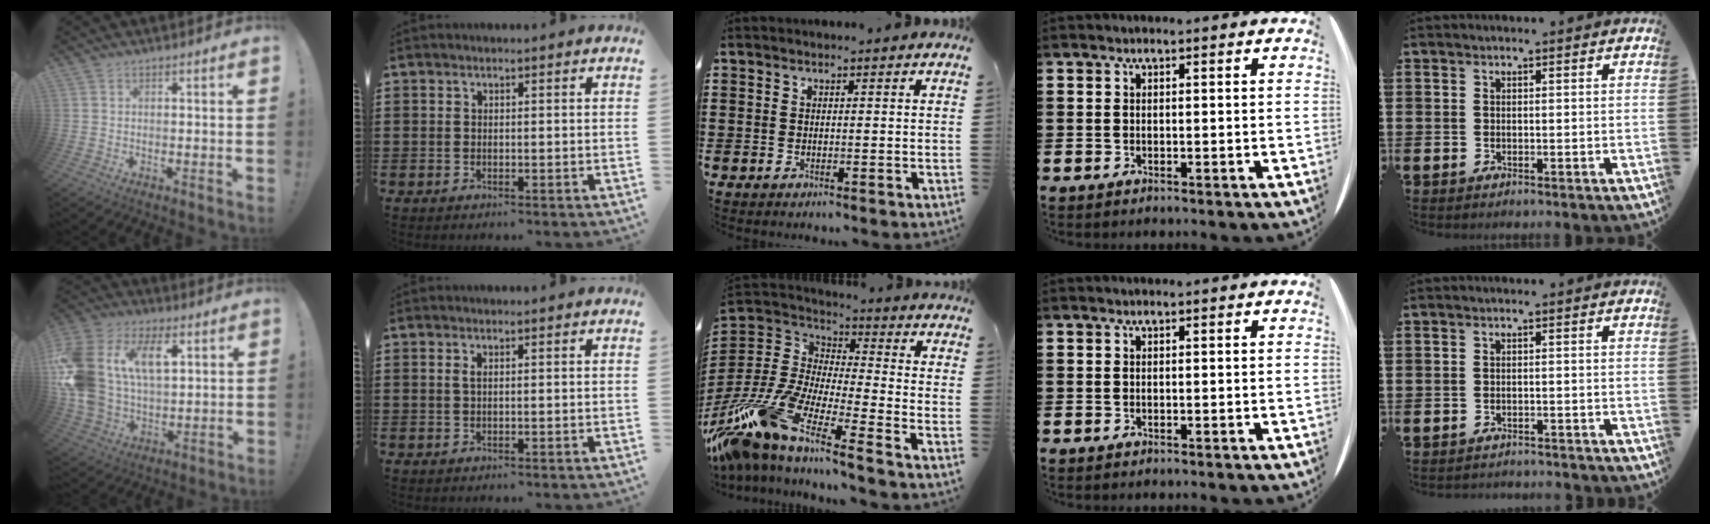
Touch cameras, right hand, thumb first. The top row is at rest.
{"thumb": {"total": 21.7, "force": [6.8, 14.6, 14.5], "torque": [-0.292, -0.016, 0.125]}, "index": {"total": 0.9, "force": [0.2, 0.2, 0.8], "torque": [-0.017, 0.002, 0.003]}, "middle": {"total": 12.5, "force": [-10.3, 2.0, 6.8], "torque": [-0.181, -0.008, -0.216]}, "little": {"total": 1.1, "force": [-1.1, -0.1, -0.1], "torque": [-0.001, 0.002, -0.024]}}